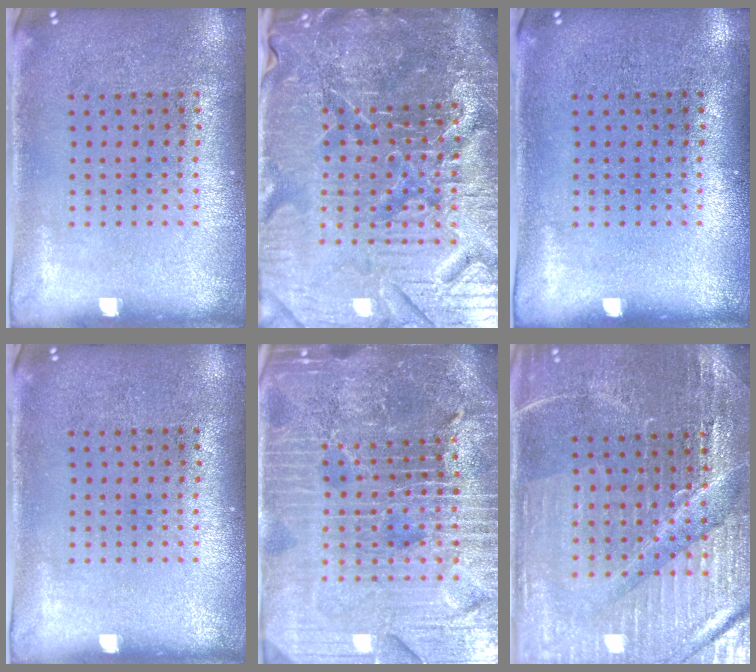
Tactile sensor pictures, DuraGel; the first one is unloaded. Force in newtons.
{"total": 6.8, "press": 6.1, "slide": 3.0}
{"total": 0.0}
{"total": 0.0}
{"total": 6.5, "press": 5.7, "slide": 3.0}
{"total": 3.8, "press": 3.8, "slide": 0.7}